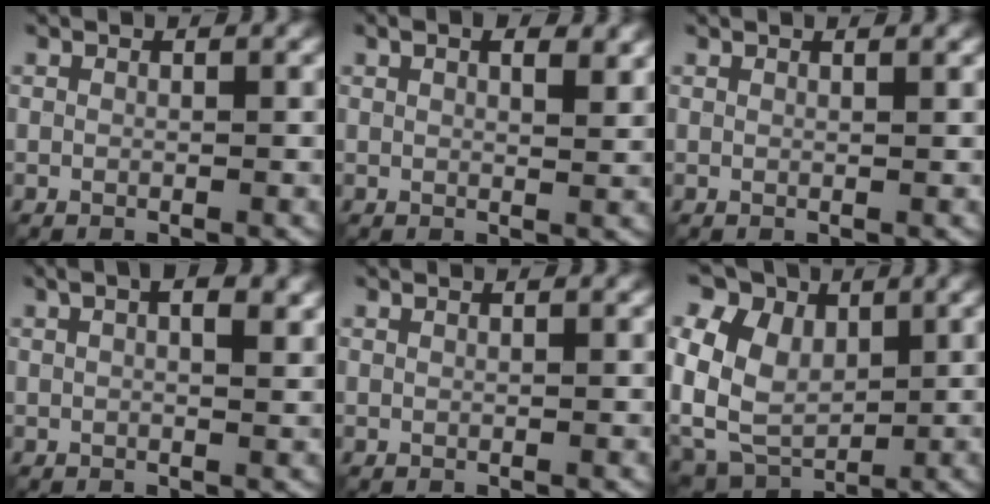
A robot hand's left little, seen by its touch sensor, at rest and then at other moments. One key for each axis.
{"total": 4.6, "fx": 2.5, "fy": 2.0, "fz": 3.4, "tx": -0.048, "ty": 0.008, "tz": 0.032}
{"total": 1.5, "fx": 1.1, "fy": 0.5, "fz": 0.8, "tx": -0.005, "ty": 0.005, "tz": 0.007}
{"total": 7.2, "fx": 3.3, "fy": 3.5, "fz": 5.4, "tx": -0.071, "ty": 0.033, "tz": 0.030}
{"total": 0.9, "fx": 0.6, "fy": 0.3, "fz": 0.5, "tx": -0.004, "ty": 0.001, "tz": 0.002}
{"total": 12.7, "fx": 3.3, "fy": 9.5, "fz": 7.6, "tx": -0.188, "ty": 0.036, "tz": 0.044}